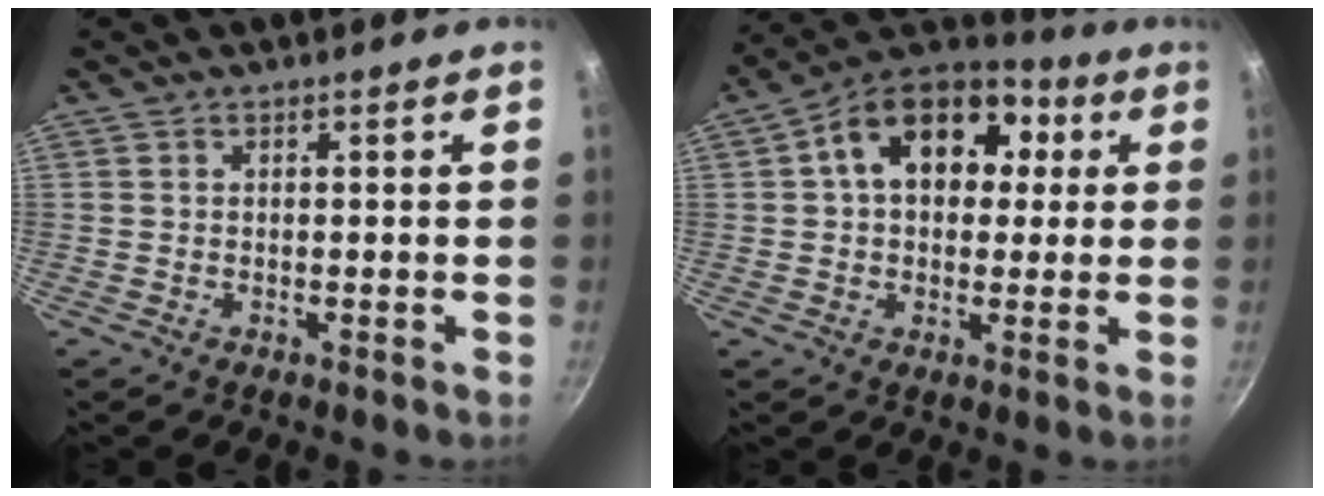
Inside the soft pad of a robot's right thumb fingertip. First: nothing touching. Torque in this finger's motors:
{"motor_torque": [0.54, 3.31, 1.28, -0.11, 0.13]}